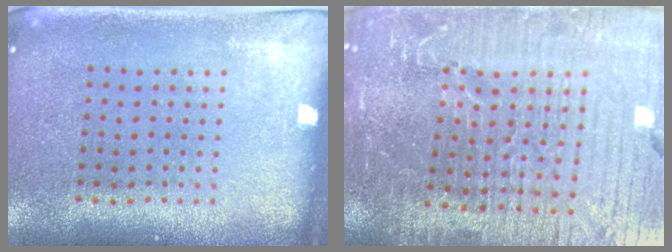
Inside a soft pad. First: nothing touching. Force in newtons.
{"total": 7.1, "press": 6.2, "slide": 3.6}